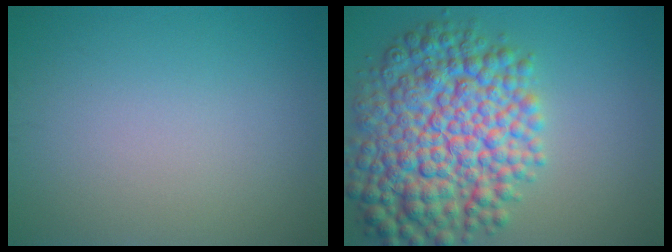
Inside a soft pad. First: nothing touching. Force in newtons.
{"total": 11.4, "press": 11.4, "slide": 0.1}